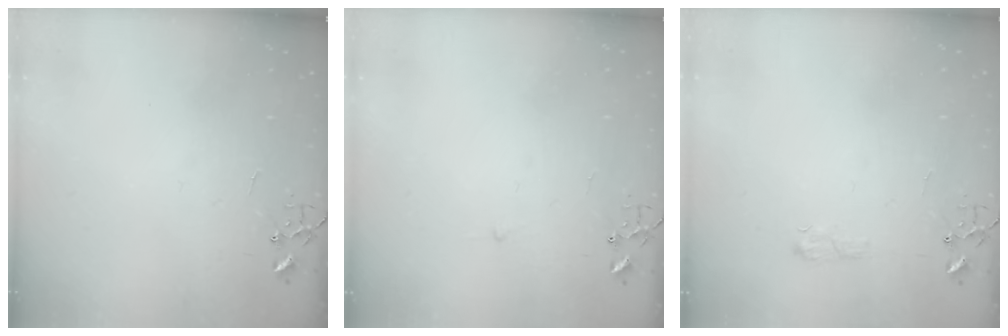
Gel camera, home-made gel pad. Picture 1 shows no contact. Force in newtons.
{"total": 2.3, "press": 2.3, "slide": 0.3}
{"total": 5.5, "press": 5.5, "slide": 0.8}